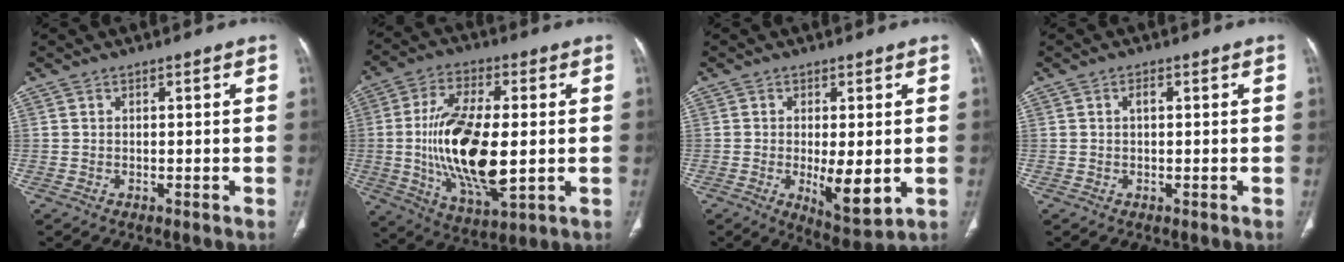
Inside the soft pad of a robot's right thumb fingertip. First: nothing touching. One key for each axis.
{"total": 20.0, "fx": -0.8, "fy": 8.4, "fz": 18.1, "tx": -0.339, "ty": -0.012, "tz": -0.007}
{"total": 8.4, "fx": -1.3, "fy": 3.0, "fz": 7.8, "tx": -0.117, "ty": -0.023, "tz": -0.012}
{"total": 1.5, "fx": 0.3, "fy": 0.6, "fz": 1.3, "tx": -0.025, "ty": 0.002, "tz": 0.006}